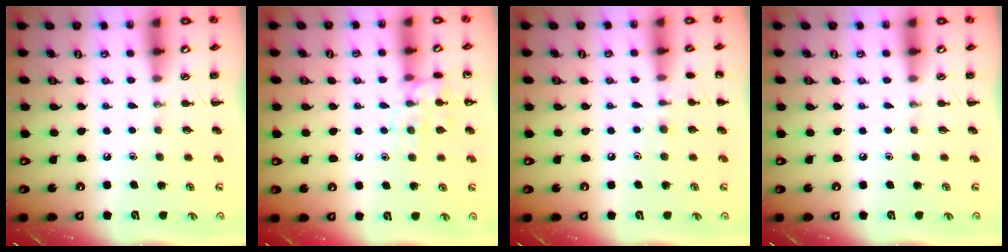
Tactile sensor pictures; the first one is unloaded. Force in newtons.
{"total": 11.2, "press": 11.1, "slide": 0.8}
{"total": 6.2, "press": 5.9, "slide": 1.8}
{"total": 0.0}